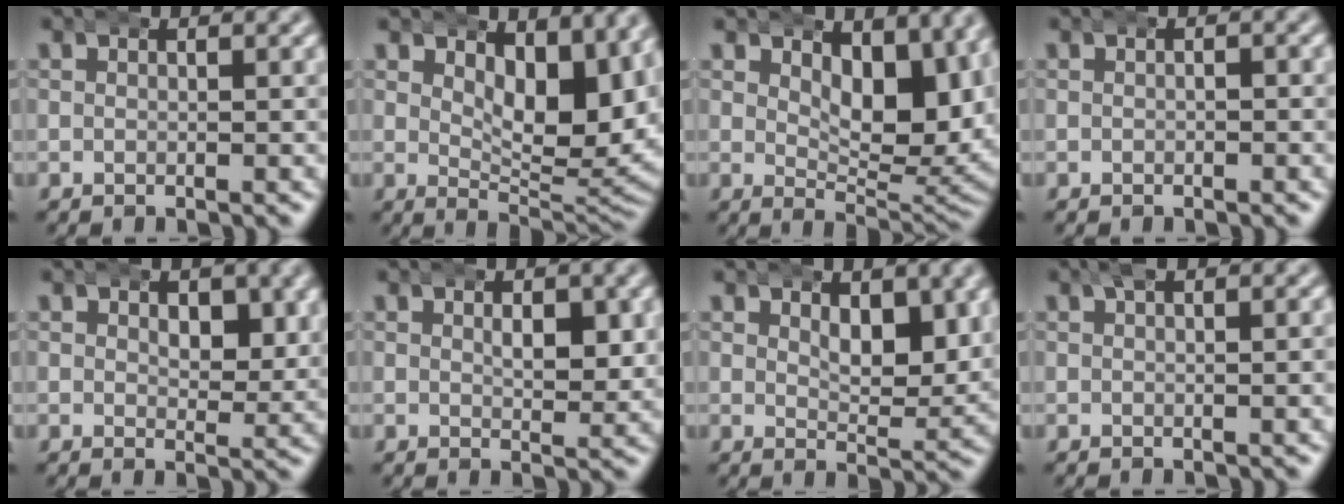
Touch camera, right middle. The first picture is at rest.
{"total": 8.4, "force": [2.6, 3.7, 7.1], "torque": [-0.088, -0.022, 0.046]}
{"total": 7.6, "force": [2.7, 3.5, 6.2], "torque": [-0.080, -0.020, 0.046]}
{"total": 0.6, "force": [-0.1, 0.5, 0.4], "torque": [-0.003, 0.000, -0.004]}
{"total": 2.8, "force": [1.3, 1.6, 1.9], "torque": [-0.021, -0.012, 0.021]}
{"total": 2.8, "force": [1.0, 1.2, 2.3], "torque": [-0.029, -0.006, 0.015]}
{"total": 3.9, "force": [2.1, 1.7, 2.9], "torque": [-0.048, -0.021, 0.037]}
{"total": 0.7, "force": [0.3, 0.0, 0.6], "torque": [-0.007, 0.002, 0.003]}